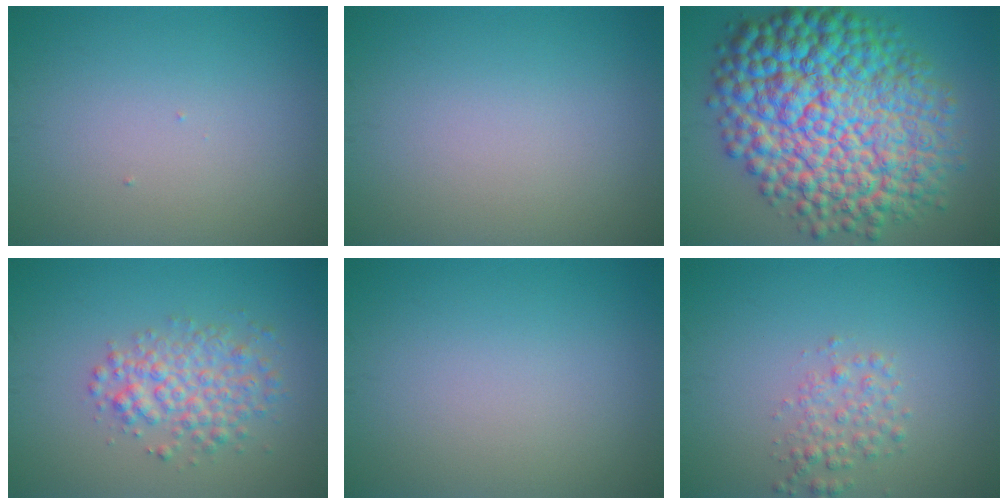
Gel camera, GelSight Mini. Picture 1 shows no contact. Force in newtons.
{"total": 0.0}
{"total": 16.5, "press": 16.5, "slide": 0.1}
{"total": 3.7, "press": 3.7, "slide": 0.1}
{"total": 0.0}
{"total": 2.1, "press": 2.1, "slide": 0.0}